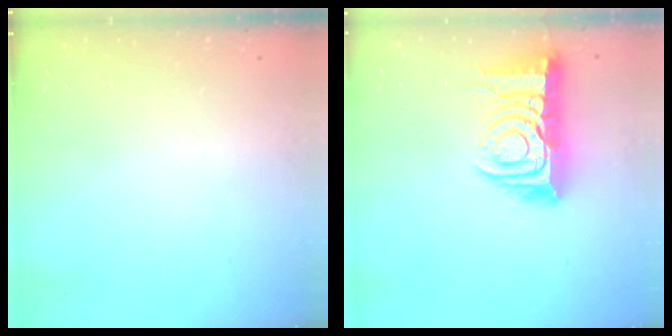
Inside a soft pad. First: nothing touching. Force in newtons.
{"total": 13.5, "press": 13.4, "slide": 1.5}